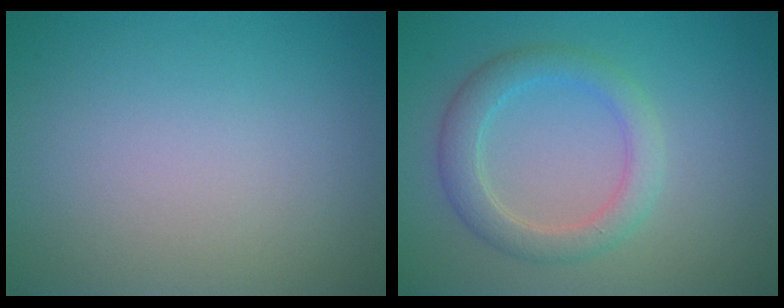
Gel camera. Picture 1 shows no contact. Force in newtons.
{"total": 3.3, "press": 3.3, "slide": 0.0}